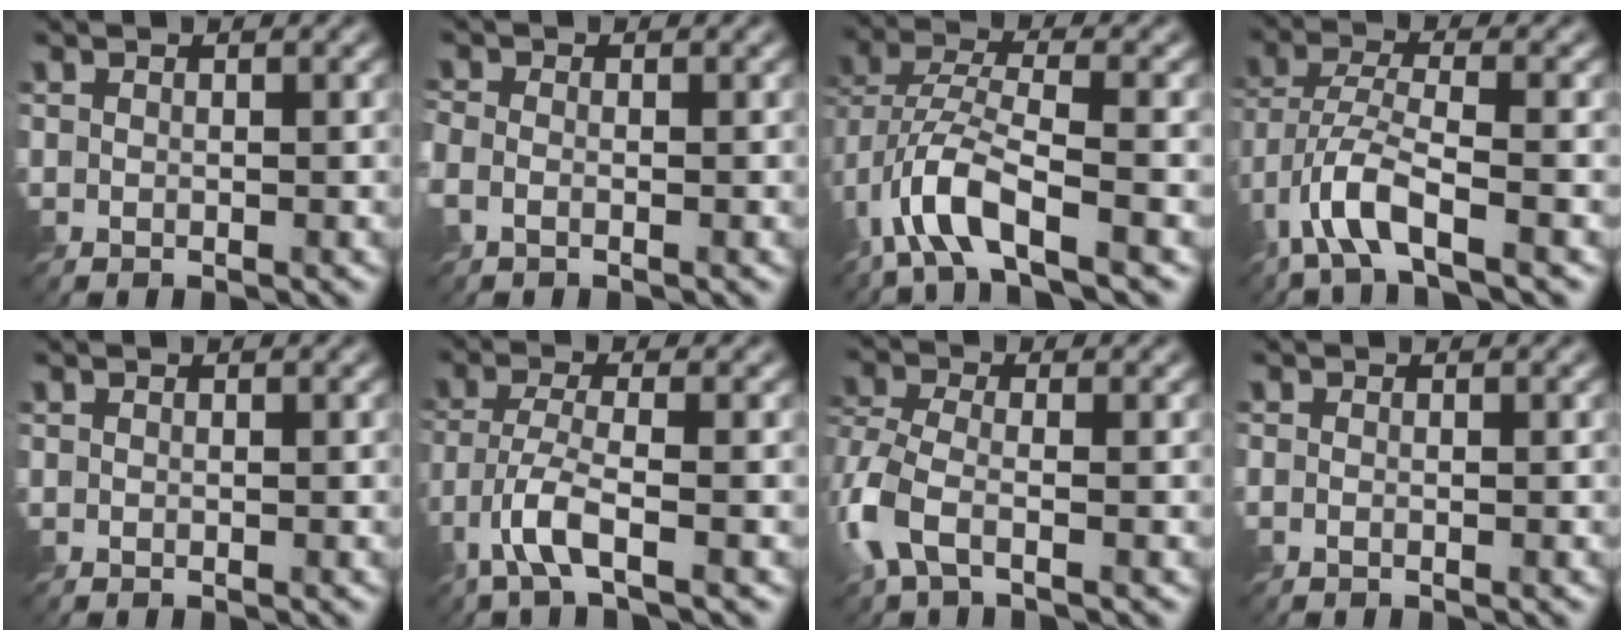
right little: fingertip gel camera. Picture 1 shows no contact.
{"total": 1.5, "force": [-0.7, 0.9, 1.0], "torque": [-0.029, -0.002, -0.022]}
{"total": 5.9, "force": [-3.0, 1.9, 4.7], "torque": [-0.095, 0.000, -0.064]}
{"total": 5.3, "force": [-3.0, 1.4, 4.2], "torque": [-0.090, 0.001, -0.066]}
{"total": 0.0}
{"total": 4.5, "force": [-2.4, 1.0, 3.6], "torque": [-0.079, -0.001, -0.056]}
{"total": 4.9, "force": [-1.9, 2.4, 3.9], "torque": [-0.107, -0.002, -0.054]}
{"total": 0.6, "force": [-0.2, 0.3, 0.5], "torque": [-0.012, -0.006, -0.008]}